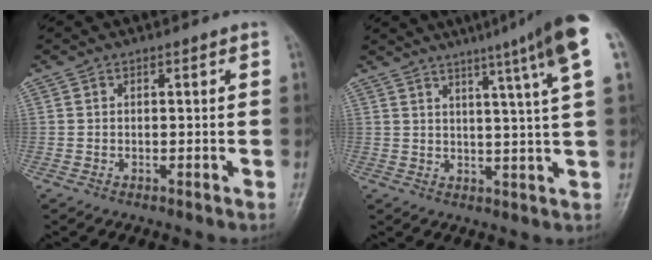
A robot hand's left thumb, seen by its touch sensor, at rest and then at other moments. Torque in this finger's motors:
{"motor_torque": [0.66, 0.49, 1.51, -1.26, 0.15]}